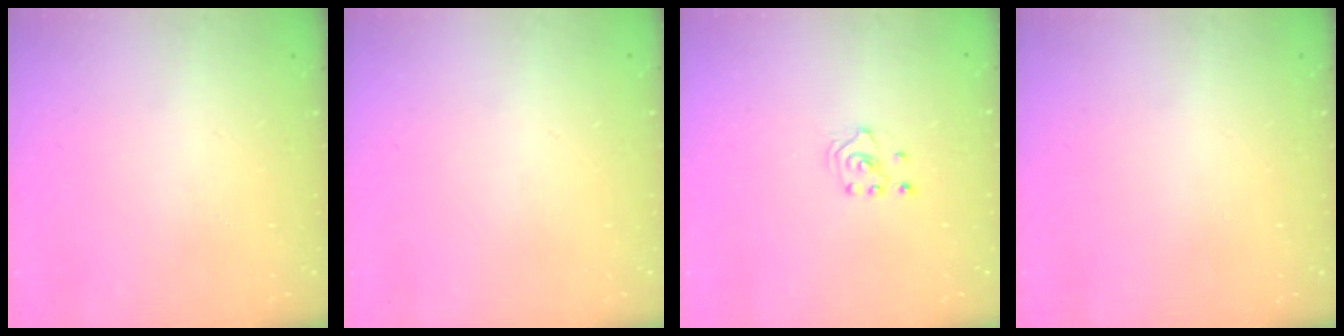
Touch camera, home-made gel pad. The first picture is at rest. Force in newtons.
{"total": 0.0}
{"total": 2.1, "press": 2.1, "slide": 0.1}
{"total": 0.0}